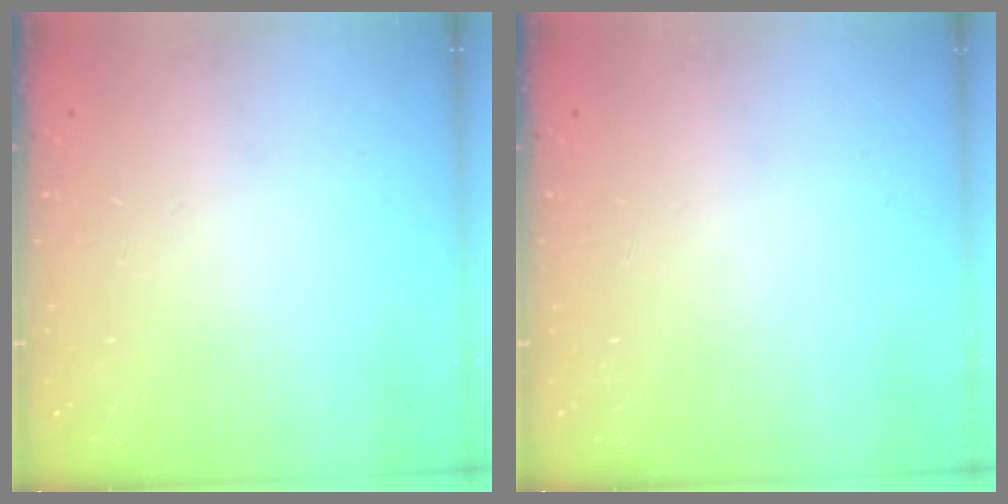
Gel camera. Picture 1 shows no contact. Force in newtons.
{"total": 0.0}